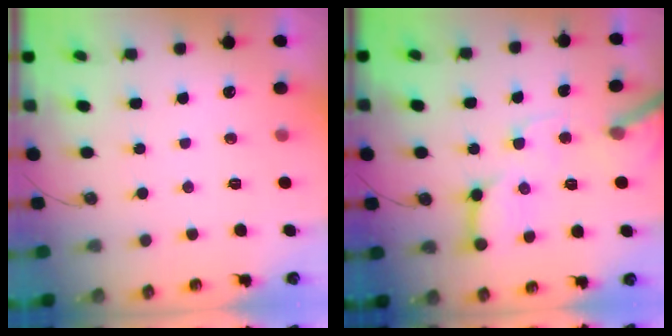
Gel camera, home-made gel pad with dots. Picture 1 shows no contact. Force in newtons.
{"total": 13.8, "press": 13.7, "slide": 1.3}